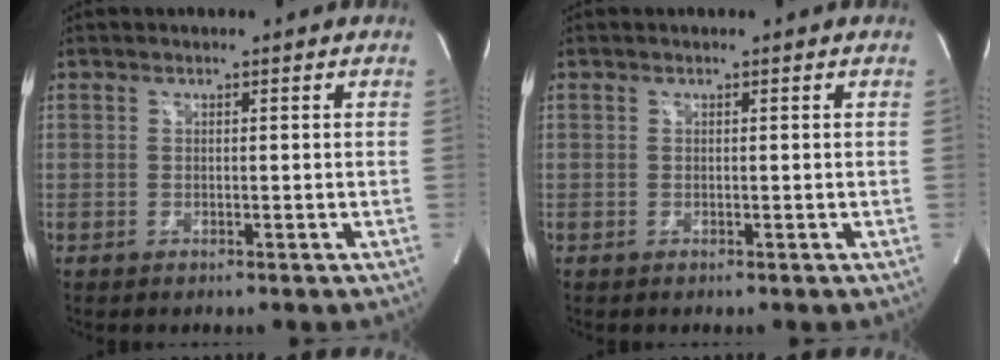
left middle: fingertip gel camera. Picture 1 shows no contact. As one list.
[{"total": 0.0}]